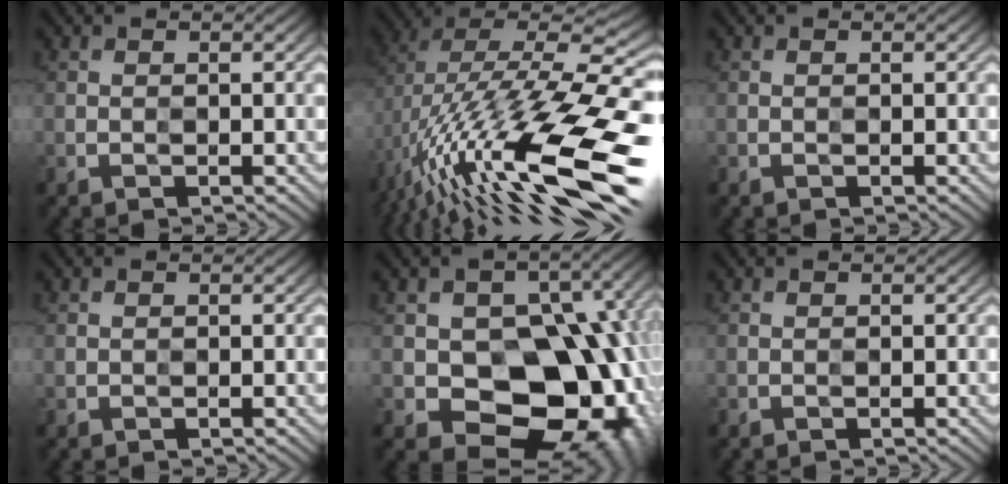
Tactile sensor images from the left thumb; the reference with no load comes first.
{"total": 18.3, "force": [-6.2, 6.1, 16.0], "torque": [-0.298, 0.012, -0.117]}
{"total": 0.0}
{"total": 0.6, "force": [0.1, 0.6, 0.2], "torque": [-0.004, 0.002, 0.001]}
{"total": 15.1, "force": [-2.7, 11.7, 9.2], "torque": [-0.088, -0.001, -0.043]}
{"total": 0.0}